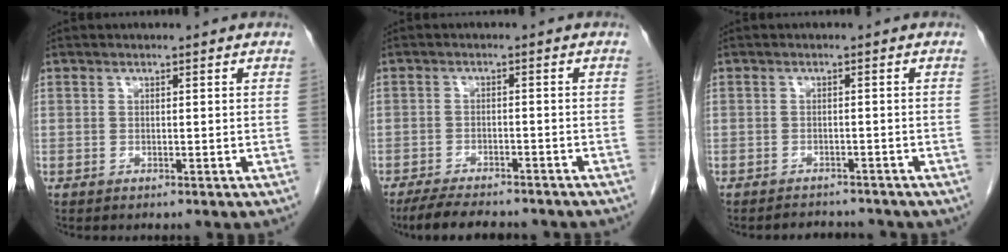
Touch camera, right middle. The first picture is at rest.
{"total": 9.9, "force": [-8.6, 2.3, 4.3], "torque": [-0.068, -0.011, -0.126]}
{"total": 4.2, "force": [-3.9, 1.5, 0.4], "torque": [-0.004, 0.002, -0.050]}